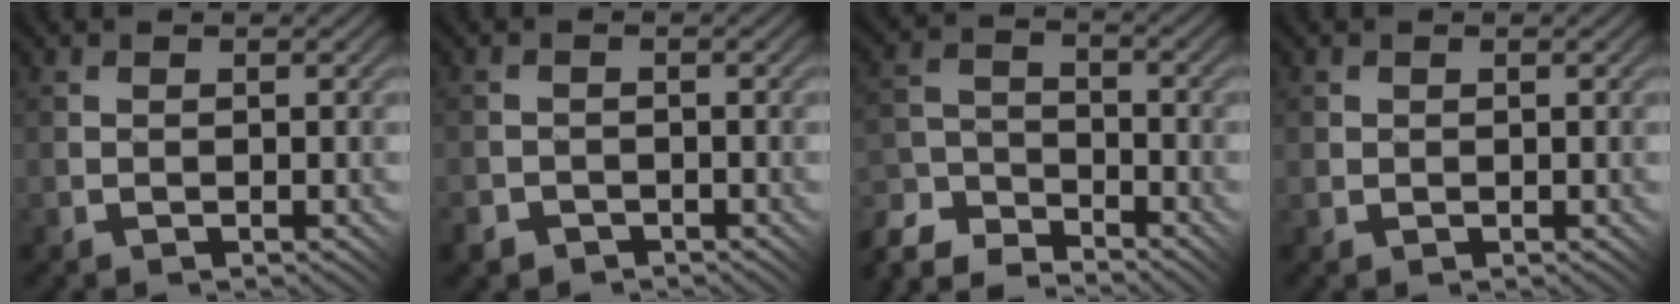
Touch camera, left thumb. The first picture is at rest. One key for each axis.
{"total": 2.8, "fx": -2.2, "fy": 1.8, "fz": 0.2, "tx": 0.000, "ty": 0.006, "tz": -0.038}
{"total": 8.5, "fx": -7.4, "fy": 3.1, "fz": 3.0, "tx": -0.075, "ty": -0.010, "tz": -0.143}
{"total": 1.0, "fx": 0.3, "fy": 1.0, "fz": 0.0, "tx": -0.001, "ty": -0.001, "tz": 0.006}